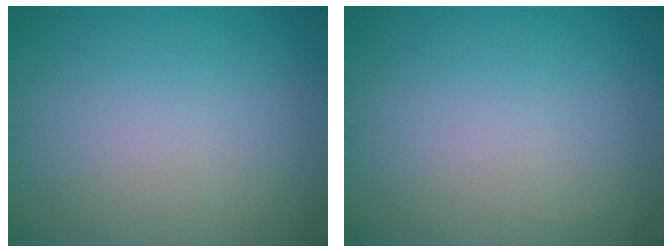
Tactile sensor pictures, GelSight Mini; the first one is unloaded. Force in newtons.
{"total": 0.0}